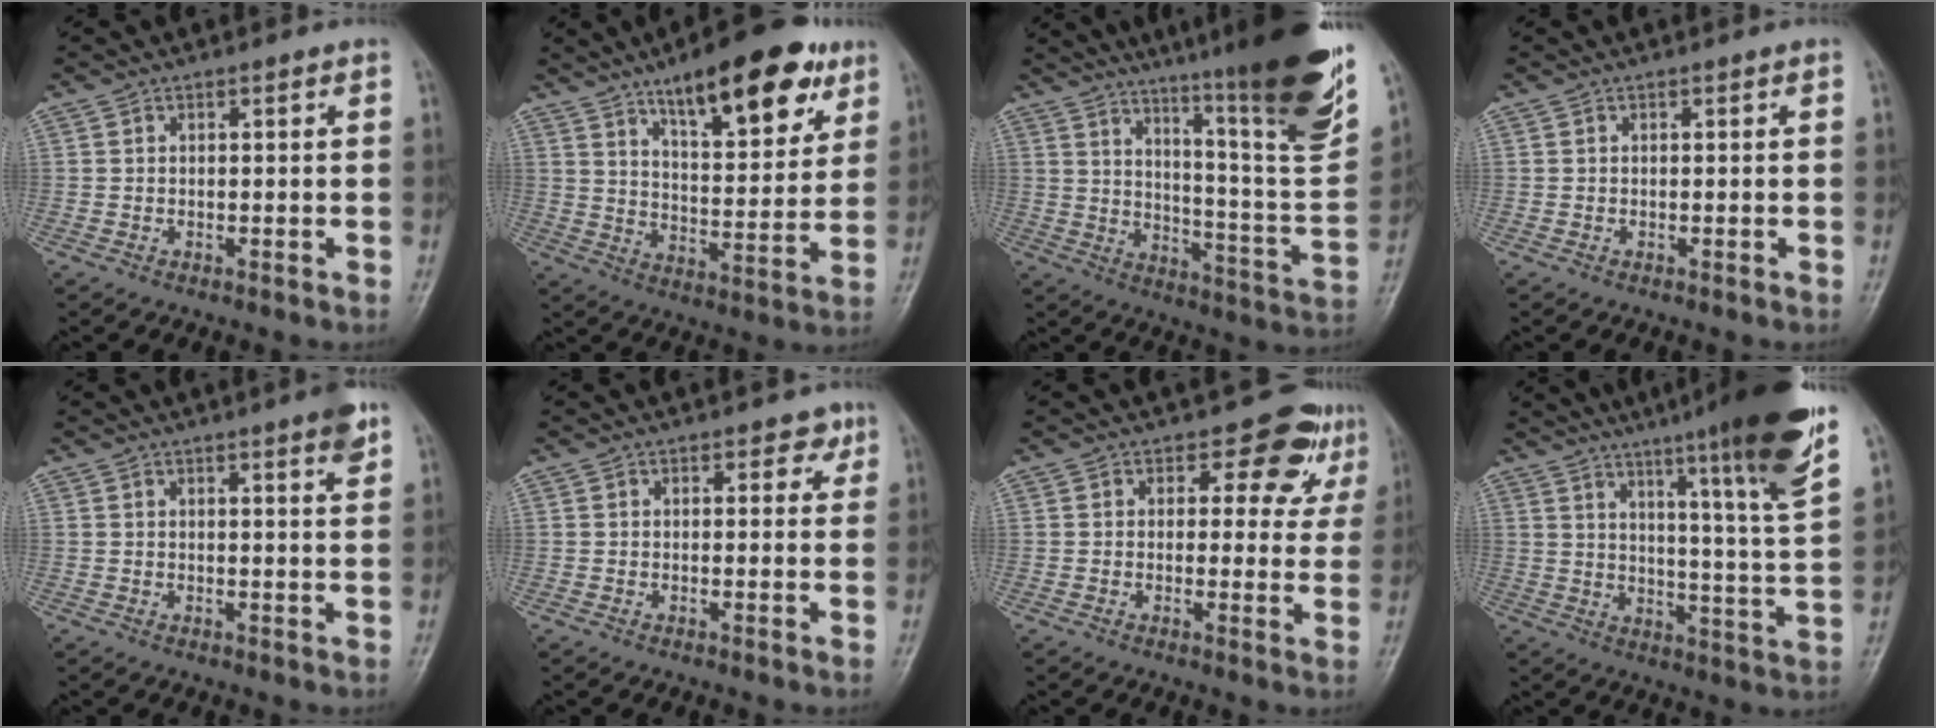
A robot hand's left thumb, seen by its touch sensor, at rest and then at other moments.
{"total": 19.4, "force": [11.6, 6.8, 14.0], "torque": [-0.165, -0.049, 0.178]}
{"total": 28.4, "force": [19.5, 2.6, 20.6], "torque": [-0.287, -0.106, 0.277]}
{"total": 0.0}
{"total": 3.6, "force": [2.3, 0.4, 2.7], "torque": [-0.031, -0.012, 0.028]}
{"total": 2.6, "force": [1.4, 1.7, 1.3], "torque": [0.007, -0.004, 0.012]}
{"total": 7.3, "force": [4.3, 4.7, 3.4], "torque": [-0.007, -0.022, 0.040]}
{"total": 20.2, "force": [13.4, 0.4, 15.2], "torque": [-0.203, -0.070, 0.183]}